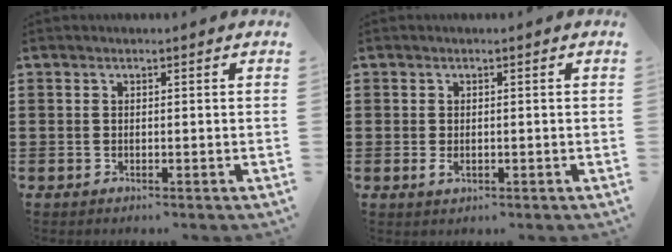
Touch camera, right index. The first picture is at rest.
{"total": 1.1, "force": [-0.2, 0.6, 0.9], "torque": [-0.017, -0.002, -0.004]}